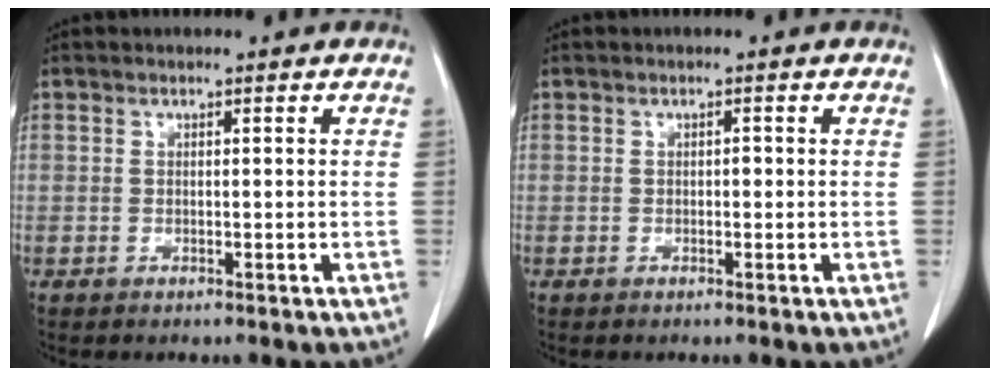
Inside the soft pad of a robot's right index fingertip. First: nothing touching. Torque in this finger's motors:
{"motor_torque": [0.13, 0.02, -0.01, 0.02]}